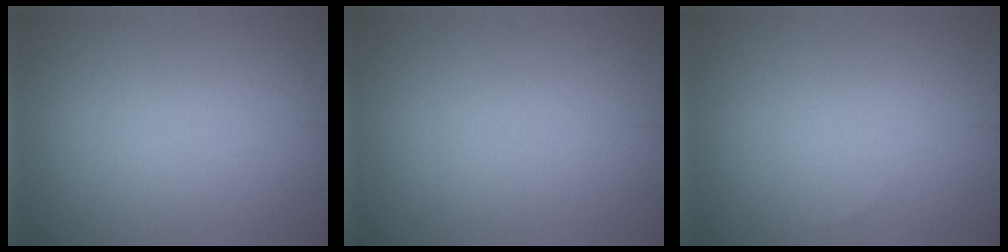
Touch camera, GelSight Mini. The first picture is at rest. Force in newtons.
{"total": 0.0}
{"total": 0.0}